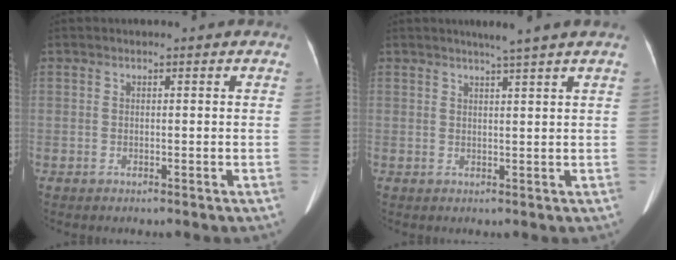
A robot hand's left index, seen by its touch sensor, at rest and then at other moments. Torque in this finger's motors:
{"motor_torque": [0.31, -0.20, 0.04, 0.05]}